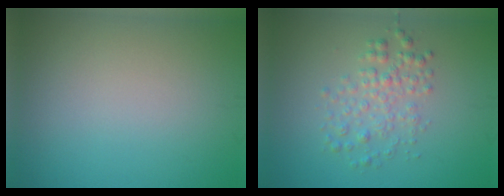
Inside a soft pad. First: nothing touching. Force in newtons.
{"total": 2.7, "press": 2.7, "slide": 0.0}